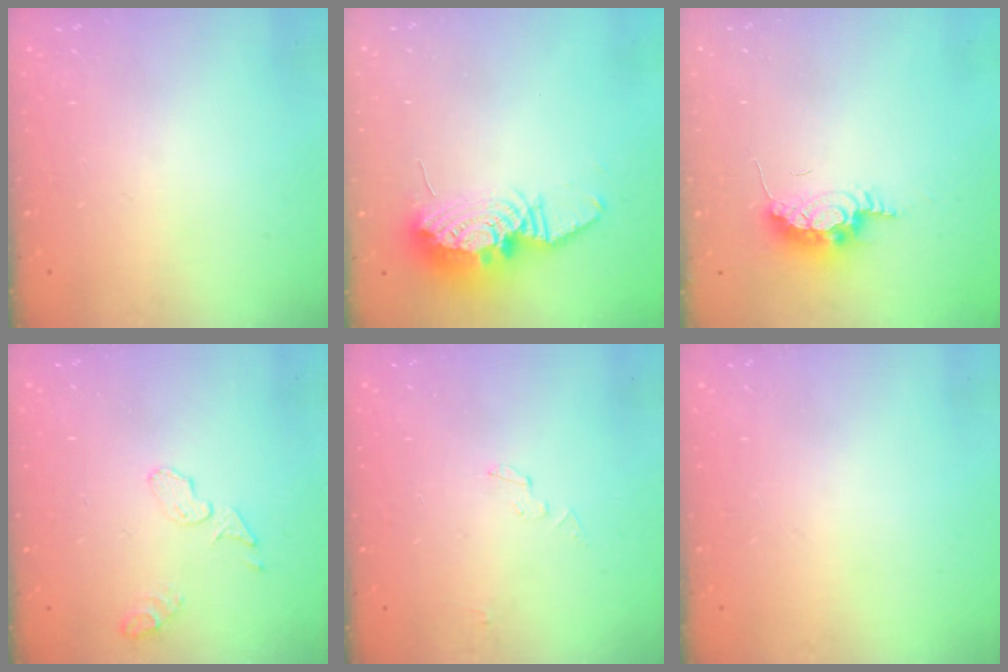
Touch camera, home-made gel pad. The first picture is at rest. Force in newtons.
{"total": 13.4, "press": 13.4, "slide": 1.2}
{"total": 8.1, "press": 7.9, "slide": 1.8}
{"total": 5.6, "press": 5.4, "slide": 1.2}
{"total": 2.8, "press": 2.8, "slide": 0.2}
{"total": 0.0}